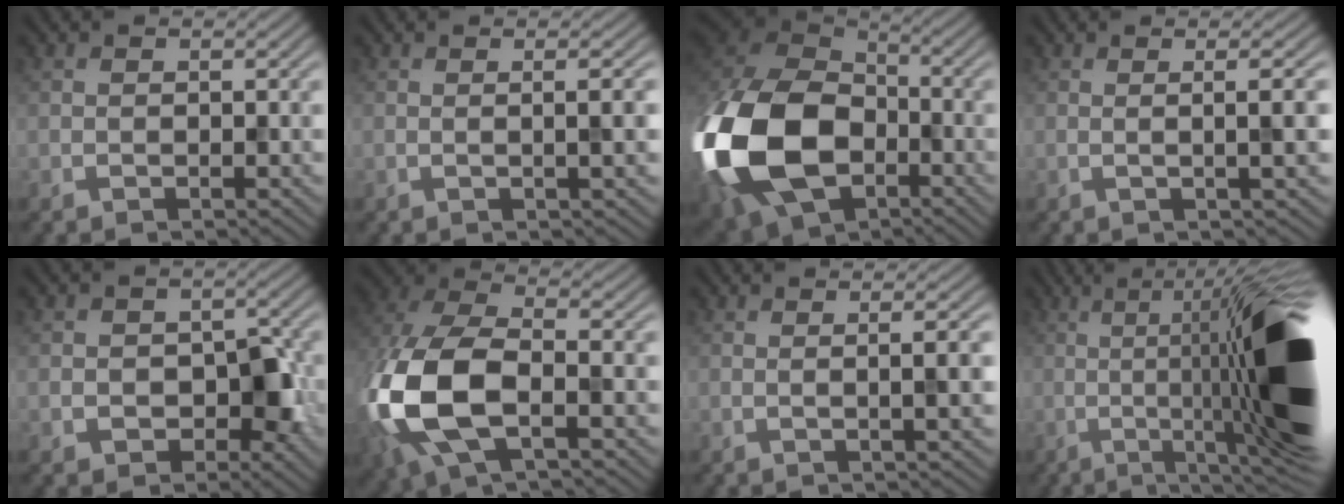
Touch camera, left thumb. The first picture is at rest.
{"total": 2.9, "force": [0.2, 0.6, 2.8], "torque": [-0.037, 0.009, -0.003]}
{"total": 21.4, "force": [-6.0, 14.7, 14.3], "torque": [-0.372, -0.039, -0.119]}
{"total": 4.0, "force": [0.3, 0.8, 3.9], "torque": [-0.051, 0.013, 0.000]}
{"total": 4.8, "force": [-1.3, 3.5, 3.0], "torque": [-0.047, -0.009, -0.019]}
{"total": 14.9, "force": [-3.7, 8.2, 11.8], "torque": [-0.318, -0.024, -0.073]}
{"total": 3.3, "force": [0.2, 0.7, 3.2], "torque": [-0.041, 0.010, -0.002]}
{"total": 19.6, "force": [-1.0, 4.4, 19.1], "torque": [-0.249, 0.020, -0.013]}